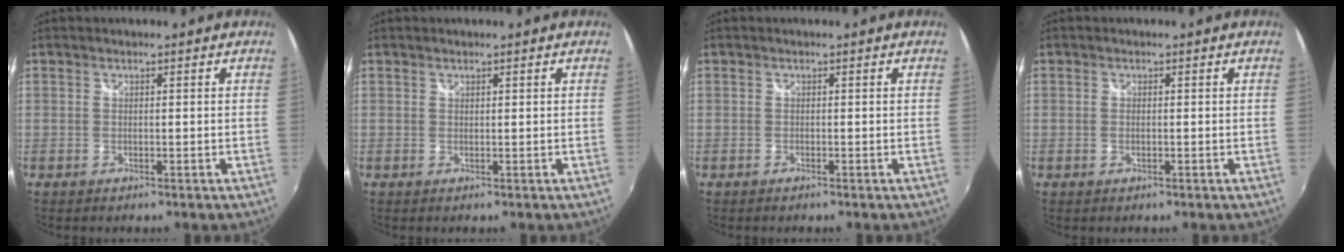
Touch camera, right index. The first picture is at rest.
{"total": 0.0}
{"total": 0.0}
{"total": 0.7, "force": [-0.1, 0.4, 0.5], "torque": [-0.013, -0.001, -0.003]}